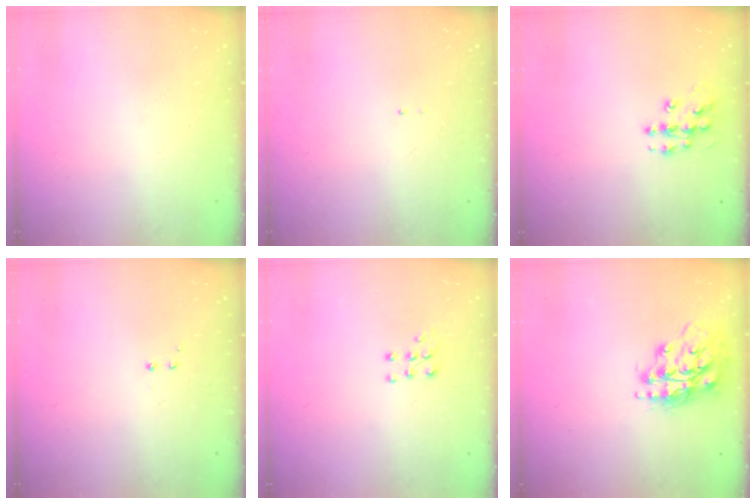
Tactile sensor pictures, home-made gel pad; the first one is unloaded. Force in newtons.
{"total": 0.7, "press": 0.7, "slide": 0.1}
{"total": 9.6, "press": 9.6, "slide": 0.5}
{"total": 1.2, "press": 1.0, "slide": 0.6}
{"total": 5.0, "press": 5.0, "slide": 0.6}
{"total": 16.3, "press": 16.2, "slide": 1.1}